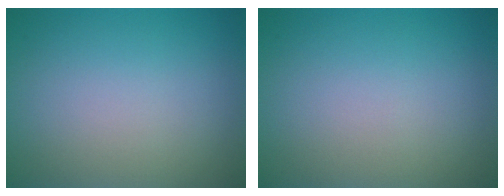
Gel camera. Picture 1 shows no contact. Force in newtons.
{"total": 0.0}